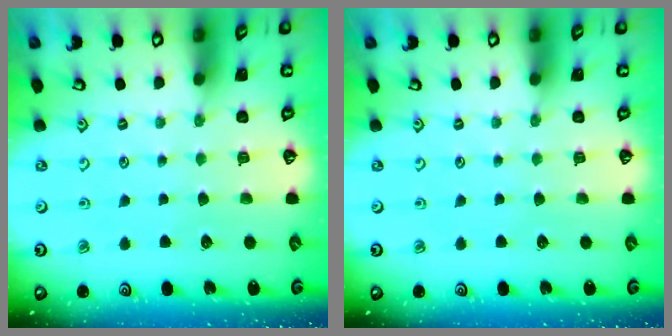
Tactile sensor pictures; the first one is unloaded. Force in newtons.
{"total": 0.0}